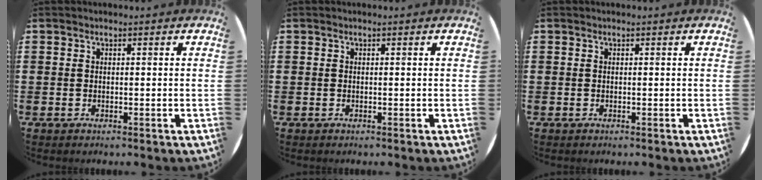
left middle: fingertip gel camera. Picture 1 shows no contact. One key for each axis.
{"total": 0.0}
{"total": 0.0}